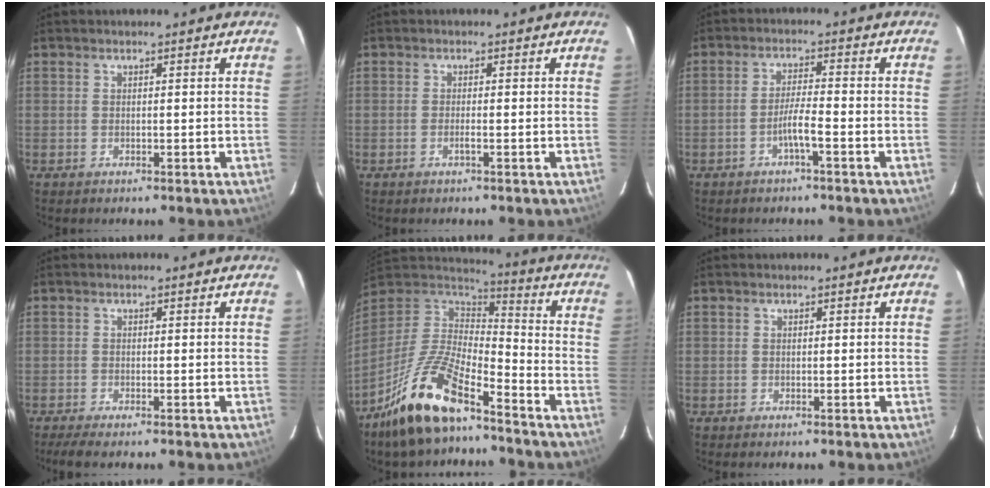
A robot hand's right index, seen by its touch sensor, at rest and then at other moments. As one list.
[{"total": 0.8, "force": [-0.4, -0.1, 0.8], "torque": [-0.016, 0.002, -0.005]}, {"total": 3.4, "force": [-1.6, -0.1, 3.0], "torque": [-0.056, 0.005, -0.030]}, {"total": 2.7, "force": [-2.1, 0.1, 1.8], "torque": [-0.032, -0.006, -0.038]}, {"total": 16.3, "force": [-11.2, 4.5, 10.9], "torque": [-0.227, -0.001, -0.208]}, {"total": 0.0}]